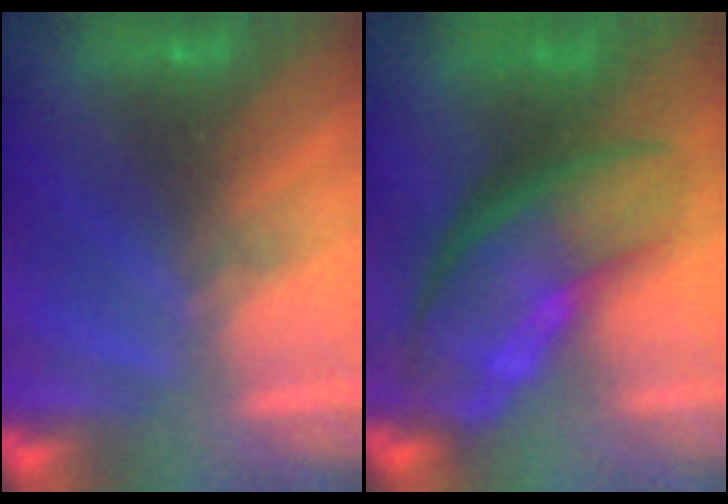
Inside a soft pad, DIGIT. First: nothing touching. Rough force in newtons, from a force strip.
{"total": 7.8}